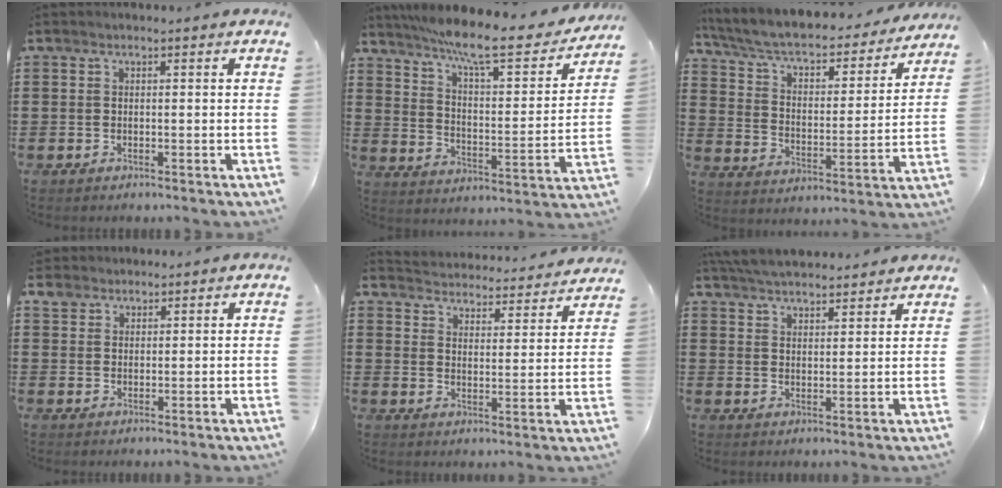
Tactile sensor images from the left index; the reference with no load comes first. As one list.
[{"total": 10.7, "force": [8.9, 0.6, 5.9], "torque": [-0.130, -0.061, 0.144]}, {"total": 5.3, "force": [4.6, 1.1, 2.5], "torque": [-0.070, -0.041, 0.072]}, {"total": 2.9, "force": [2.3, 1.9, 0.1], "torque": [-0.015, 0.008, 0.044]}, {"total": 3.9, "force": [3.9, -0.3, -0.3], "torque": [-0.018, -0.039, 0.062]}, {"total": 5.0, "force": [4.9, 0.3, 0.9], "torque": [-0.033, -0.016, 0.092]}]